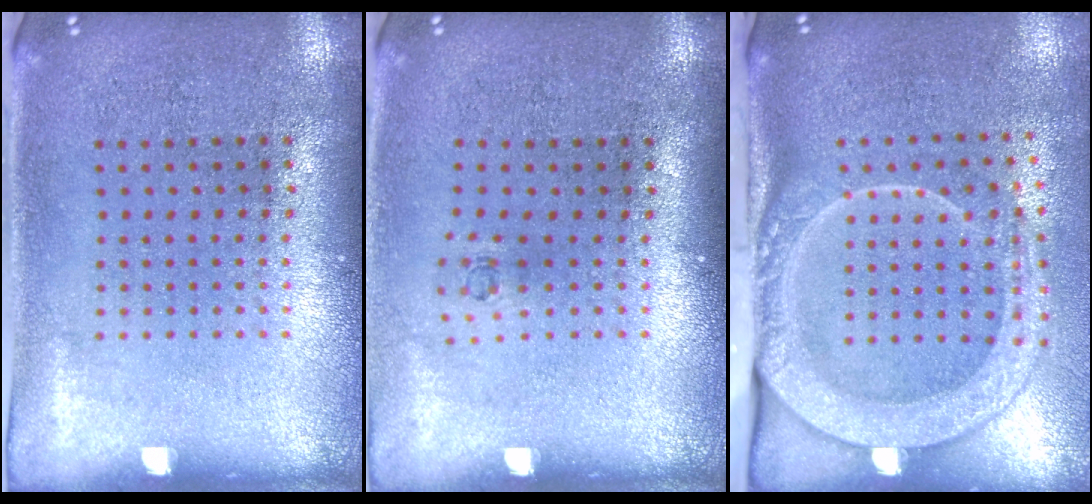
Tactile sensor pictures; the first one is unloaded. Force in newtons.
{"total": 0.6, "press": 0.2, "slide": 0.5}
{"total": 2.7, "press": 2.1, "slide": 1.6}